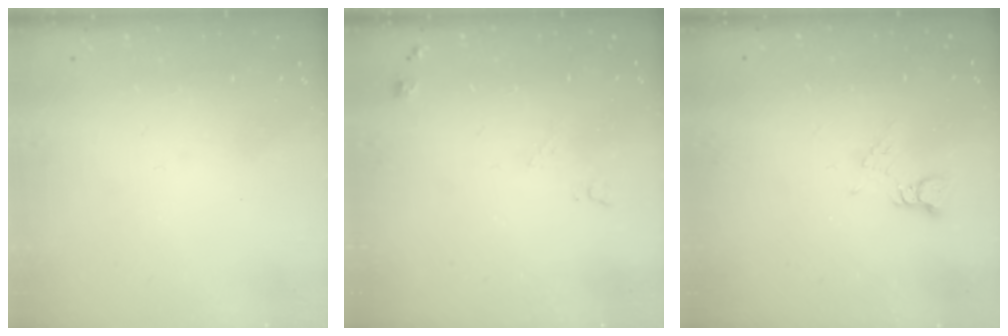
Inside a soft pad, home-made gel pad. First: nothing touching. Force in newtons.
{"total": 4.5, "press": 4.4, "slide": 0.8}
{"total": 3.0, "press": 2.9, "slide": 0.4}